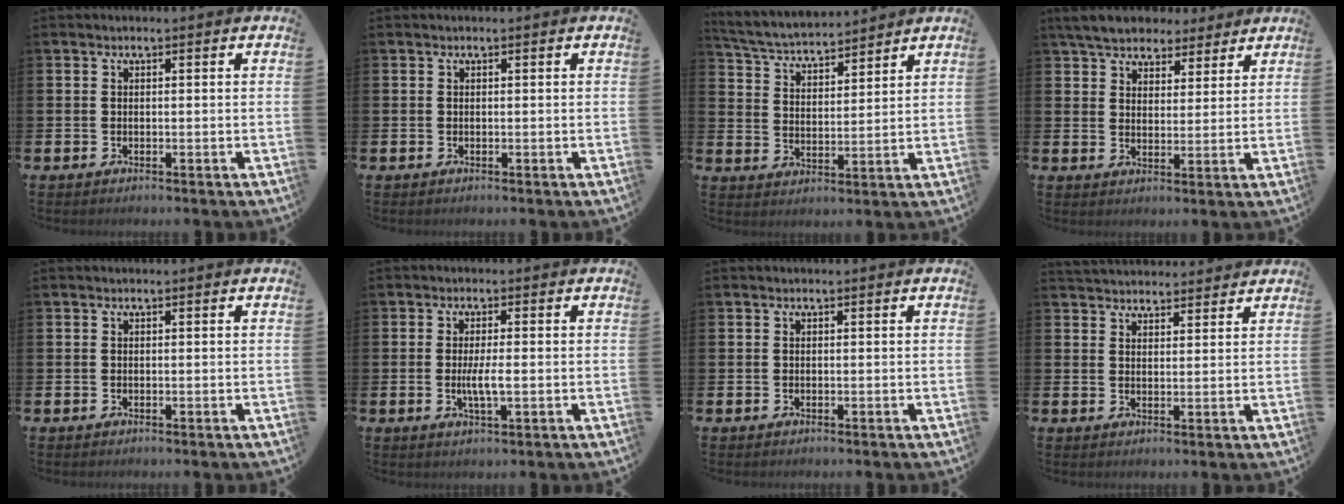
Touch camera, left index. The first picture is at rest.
{"total": 0.0}
{"total": 4.5, "force": [4.4, 0.5, 0.4], "torque": [-0.036, -0.032, 0.077]}
{"total": 6.1, "force": [5.6, 2.2, 1.1], "torque": [-0.045, -0.019, 0.103]}
{"total": 0.0}
{"total": 3.1, "force": [-0.5, 0.5, 3.0], "torque": [-0.054, -0.005, -0.009]}
{"total": 0.0}
{"total": 3.5, "force": [3.4, 0.7, -0.1], "torque": [-0.009, -0.015, 0.065]}